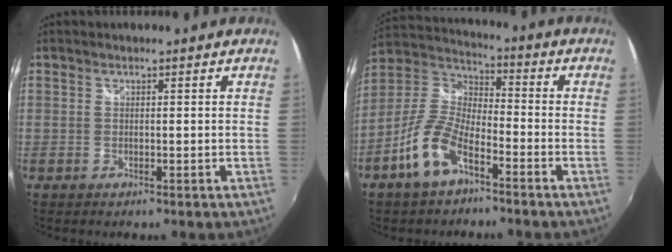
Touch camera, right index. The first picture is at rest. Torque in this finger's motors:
{"motor_torque": [1.10, -1.04, 0.62, 0.15]}